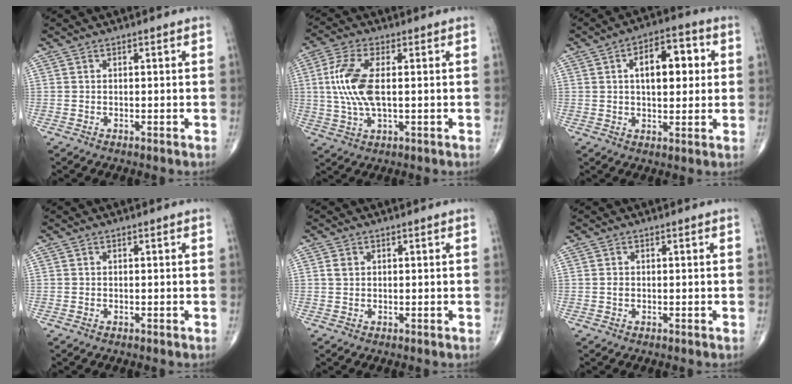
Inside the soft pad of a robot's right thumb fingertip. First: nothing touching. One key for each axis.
{"total": 10.2, "fx": 0.8, "fy": 4.3, "fz": 9.2, "tx": -0.209, "ty": 0.002, "tz": 0.017}
{"total": 11.0, "fx": 2.2, "fy": 5.7, "fz": 9.1, "tx": -0.108, "ty": 0.013, "tz": 0.028}
{"total": 0.0}
{"total": 1.4, "fx": 0.4, "fy": 1.1, "fz": 0.7, "tx": -0.013, "ty": 0.002, "tz": 0.010}
{"total": 0.7, "fx": -0.1, "fy": 0.5, "fz": 0.4, "tx": -0.006, "ty": 0.000, "tz": -0.002}